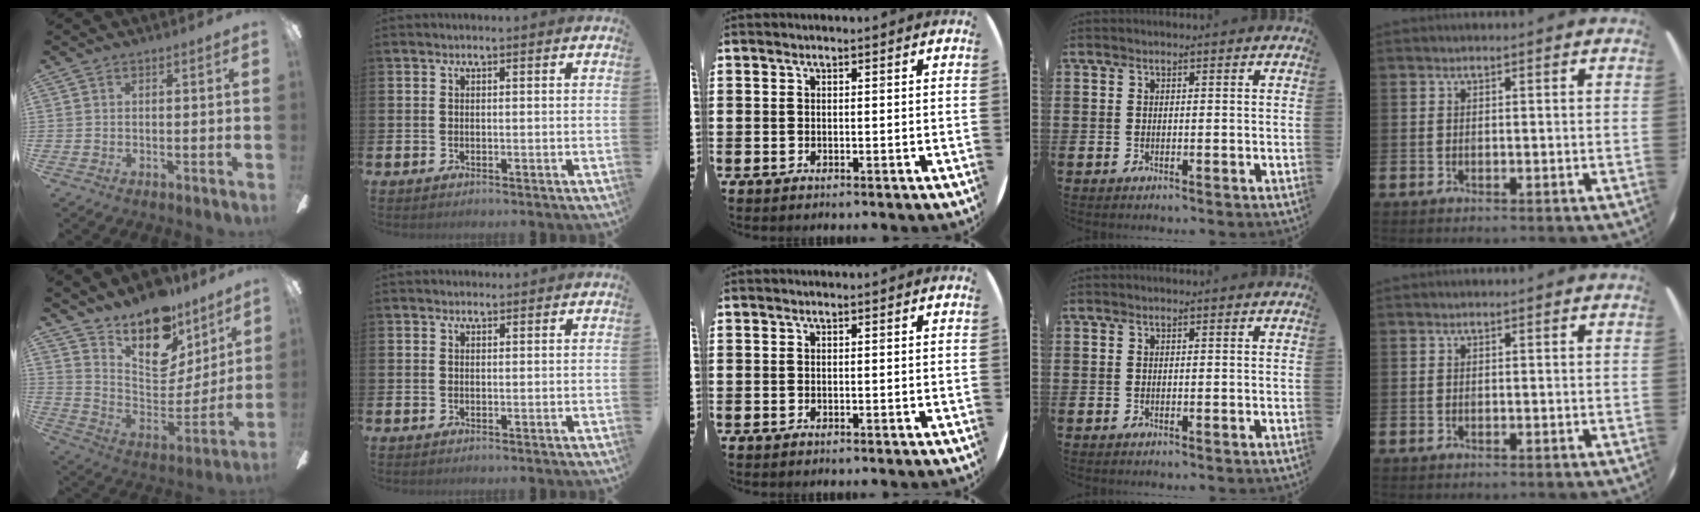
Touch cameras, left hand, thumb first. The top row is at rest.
{"thumb": {"total": 17.1, "force": [13.4, 8.1, 7.0], "torque": [-0.116, -0.108, 0.239]}, "index": {"total": 1.1, "force": [1.1, 0.4, 0.0], "torque": [0.007, 0.000, 0.018]}}